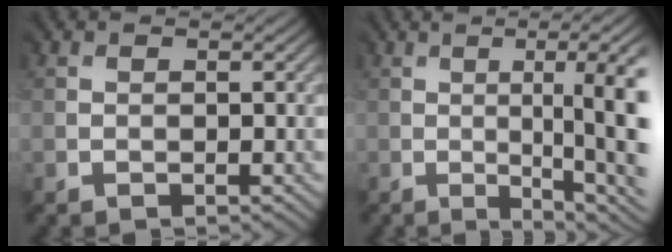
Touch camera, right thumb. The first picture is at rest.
{"total": 12.0, "force": [-0.9, 2.9, 11.6], "torque": [-0.118, 0.016, -0.004]}